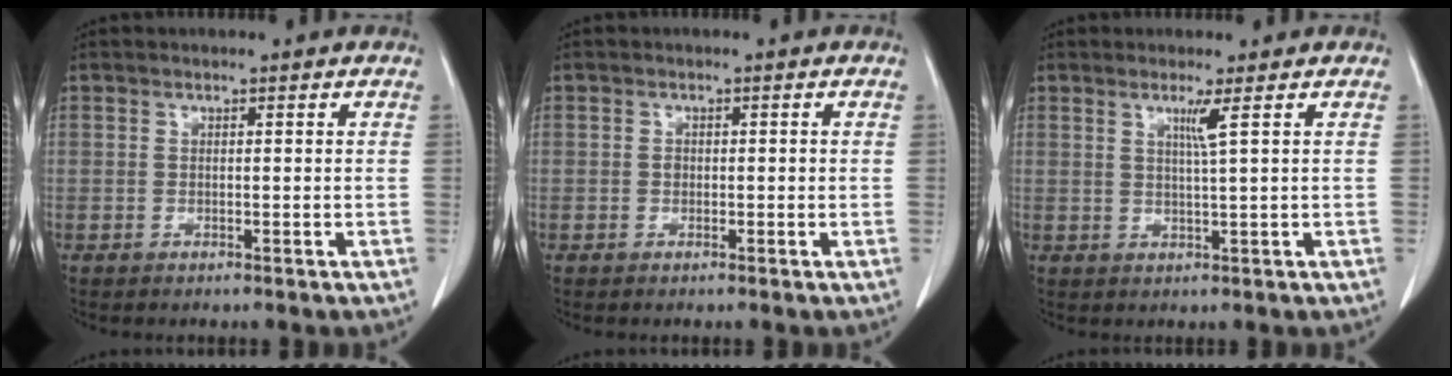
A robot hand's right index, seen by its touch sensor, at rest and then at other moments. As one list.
[{"total": 0.9, "force": [-0.1, 0.7, 0.6], "torque": [-0.010, 0.002, -0.002]}, {"total": 2.5, "force": [1.1, -0.9, 2.1], "torque": [-0.040, -0.008, 0.024]}]